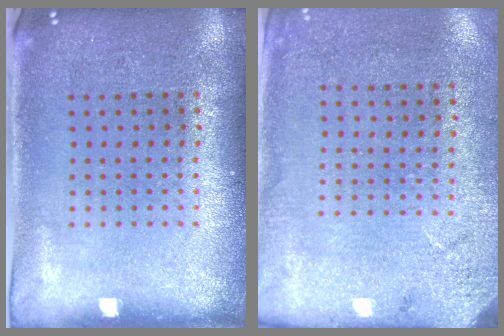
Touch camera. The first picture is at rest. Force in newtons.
{"total": 2.7, "press": 2.3, "slide": 1.3}